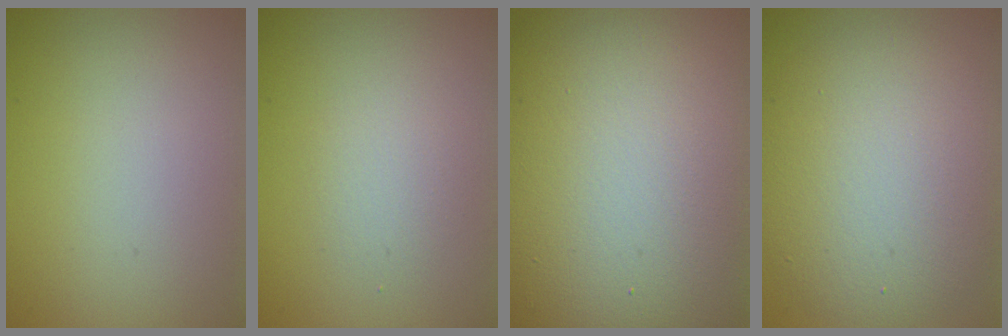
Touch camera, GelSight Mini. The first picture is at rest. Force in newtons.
{"total": 1.5, "press": 1.5, "slide": 0.1}
{"total": 19.2, "press": 19.2, "slide": 0.7}
{"total": 8.3, "press": 8.3, "slide": 0.3}